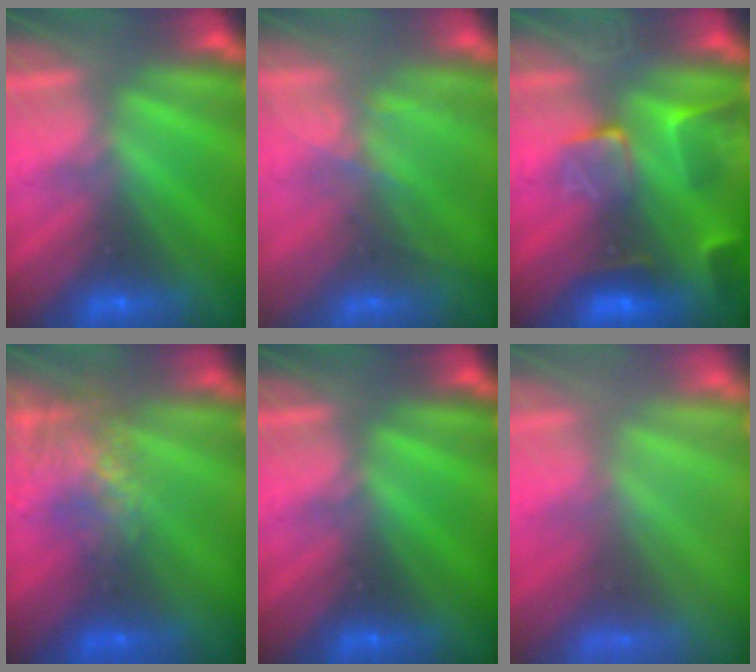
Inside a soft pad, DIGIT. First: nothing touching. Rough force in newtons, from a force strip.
{"total": 7.6}
{"total": 12.7}
{"total": 9.4}
{"total": 0.0}
{"total": 8.9}